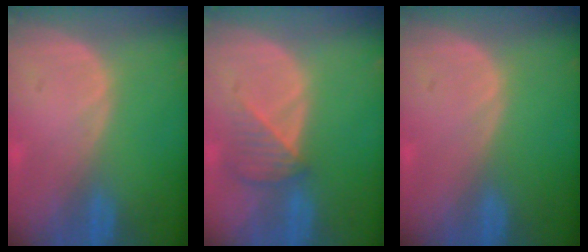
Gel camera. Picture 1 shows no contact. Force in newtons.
{"total": 3.8, "press": 3.5, "slide": 1.4}
{"total": 0.0}